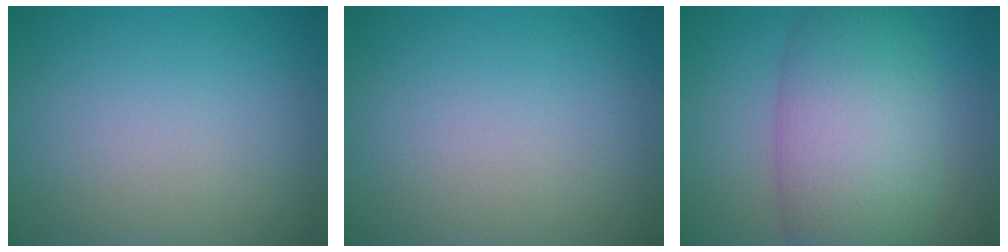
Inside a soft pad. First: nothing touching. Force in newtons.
{"total": 0.0}
{"total": 9.6, "press": 9.6, "slide": 0.3}